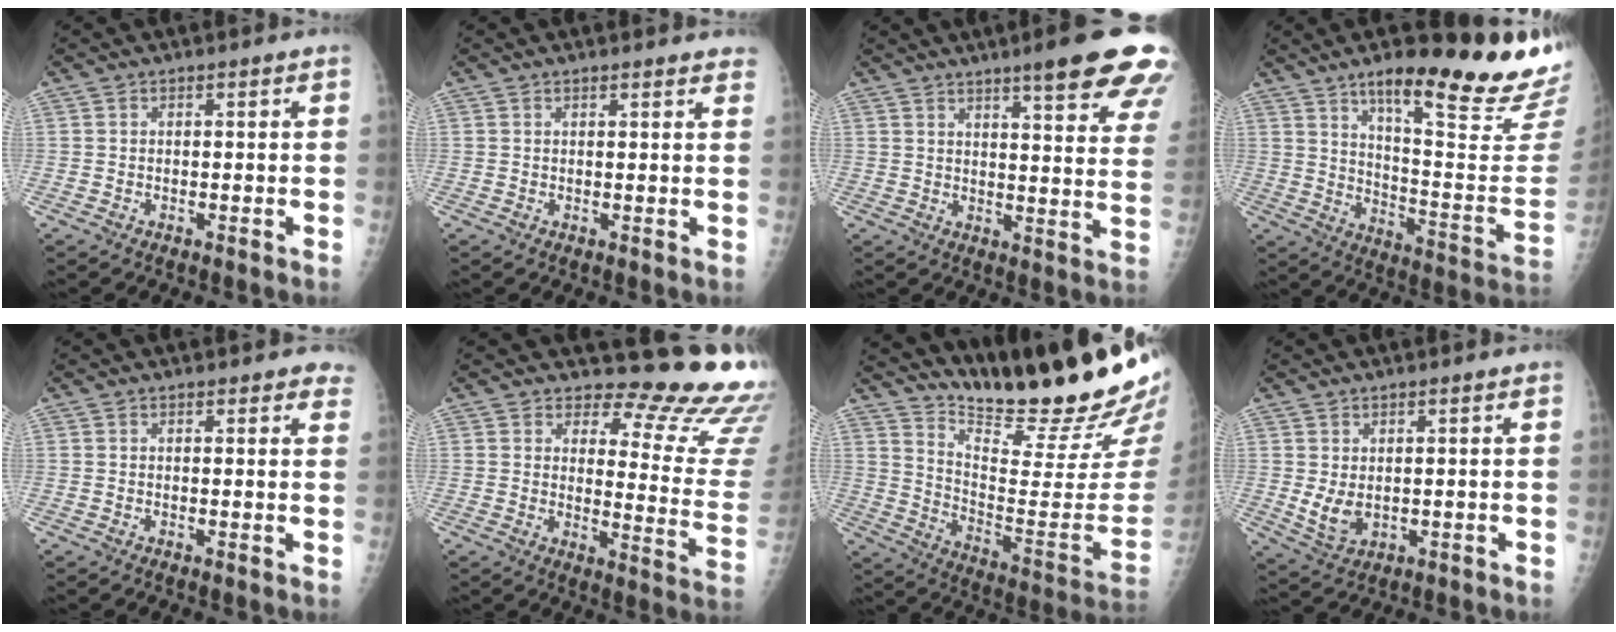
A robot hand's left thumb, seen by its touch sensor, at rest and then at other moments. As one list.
[{"total": 3.9, "force": [3.5, 0.8, 1.4], "torque": [0.000, -0.007, 0.029]}, {"total": 18.5, "force": [12.9, 2.7, 13.0], "torque": [-0.140, -0.051, 0.154]}, {"total": 25.0, "force": [18.2, 3.0, 16.9], "torque": [-0.207, -0.126, 0.263]}, {"total": 4.2, "force": [3.7, 1.5, 1.3], "torque": [0.016, -0.010, 0.027]}, {"total": 17.2, "force": [16.3, 3.1, 4.2], "torque": [-0.008, -0.189, 0.175]}, {"total": 27.1, "force": [22.2, 3.7, 15.1], "torque": [-0.205, -0.163, 0.326]}, {"total": 4.8, "force": [0.9, 2.9, 3.6], "torque": [-0.059, -0.016, 0.030]}]